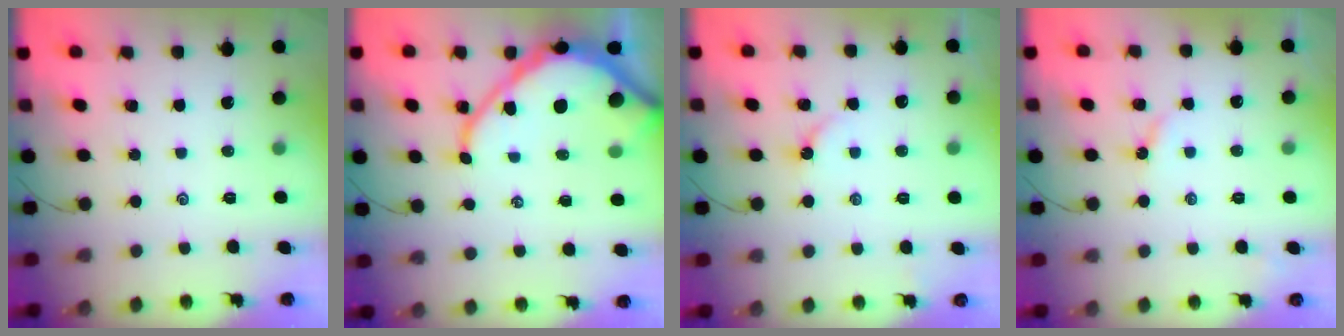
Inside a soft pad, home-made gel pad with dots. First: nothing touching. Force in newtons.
{"total": 14.0, "press": 14.0, "slide": 1.5}
{"total": 2.5, "press": 2.4, "slide": 0.4}
{"total": 2.7, "press": 2.7, "slide": 0.4}